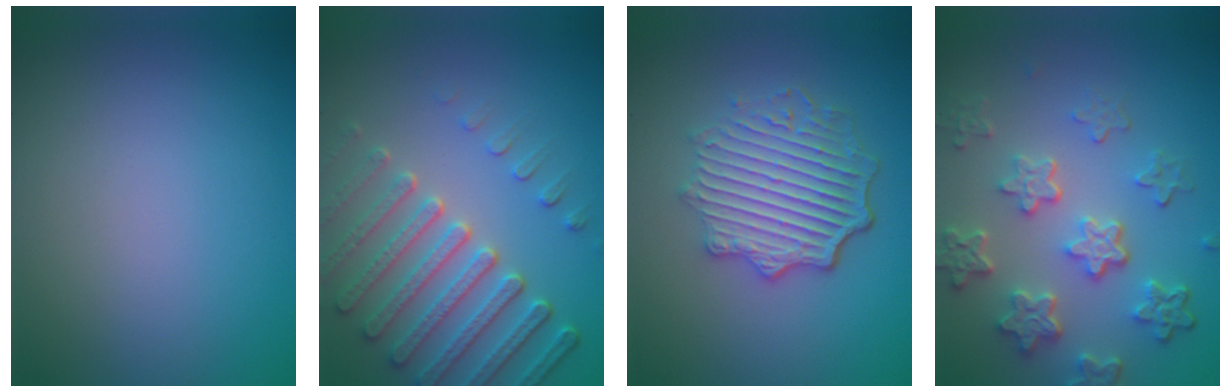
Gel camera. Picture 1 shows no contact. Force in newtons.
{"total": 6.3, "press": 5.2, "slide": 3.6}
{"total": 5.9, "press": 4.4, "slide": 3.9}
{"total": 6.0, "press": 4.5, "slide": 4.0}